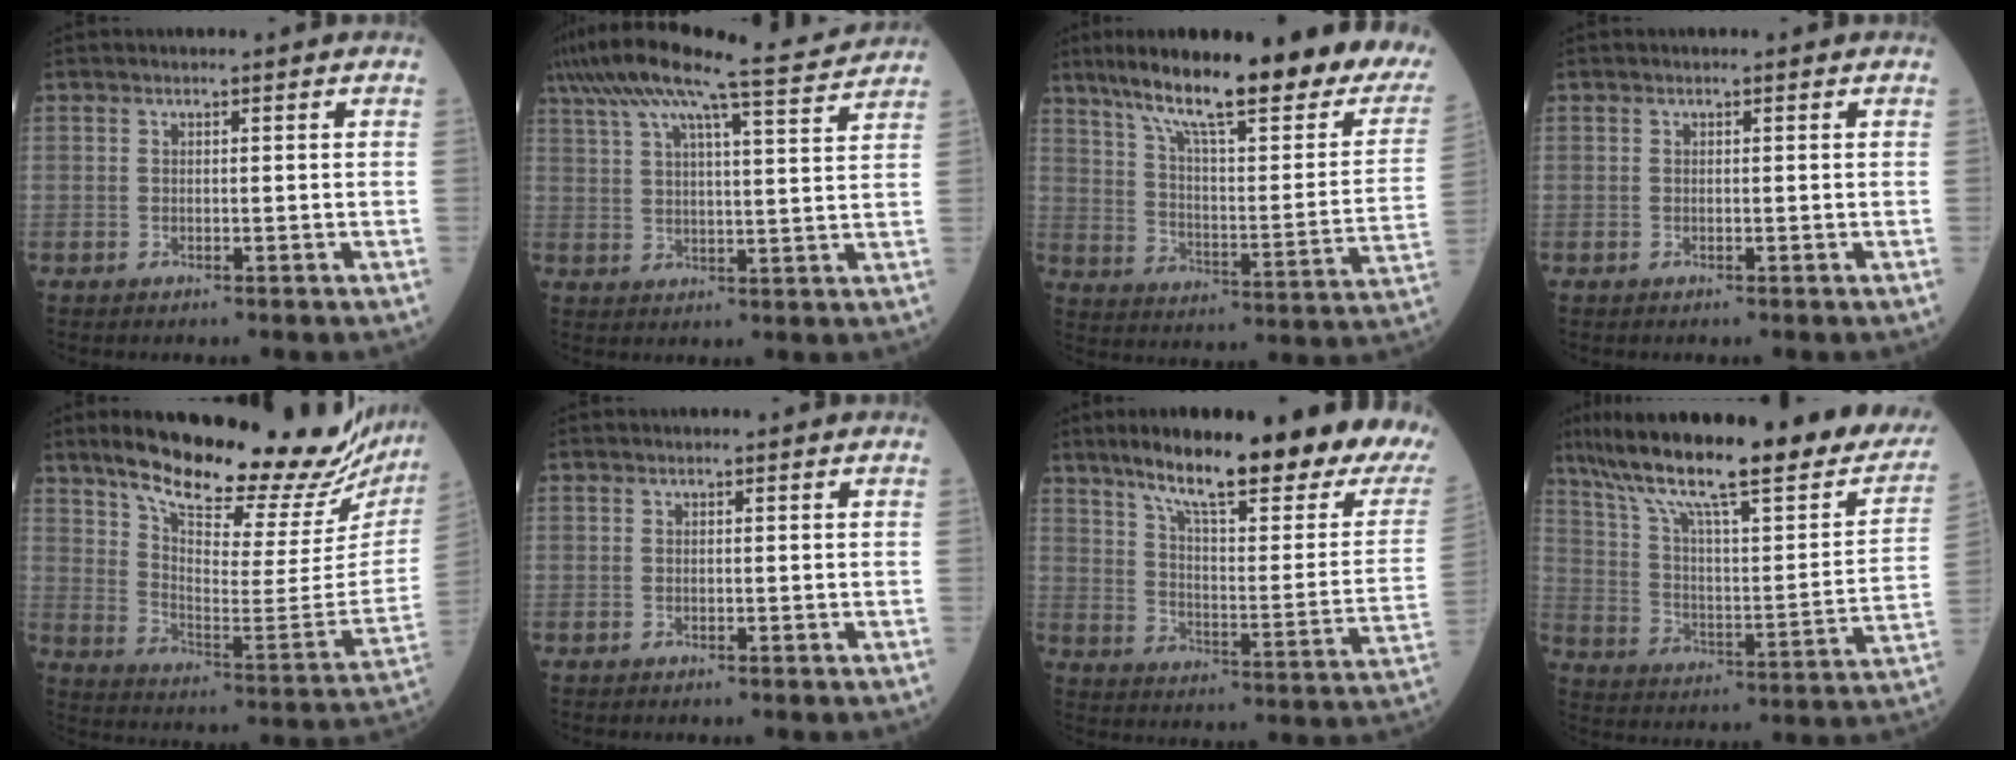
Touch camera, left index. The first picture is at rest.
{"total": 17.2, "force": [15.0, -0.4, 8.4], "torque": [-0.163, 0.011, 0.224]}
{"total": 29.7, "force": [22.5, 4.7, 18.8], "torque": [-0.266, -0.026, 0.305]}
{"total": 0.0}
{"total": 30.4, "force": [26.2, 5.9, 14.2], "torque": [-0.224, -0.072, 0.346]}
{"total": 0.0}
{"total": 26.3, "force": [20.3, 3.2, 16.3], "torque": [-0.238, -0.044, 0.274]}
{"total": 32.0, "force": [24.9, 5.7, 19.4], "torque": [-0.311, -0.019, 0.344]}